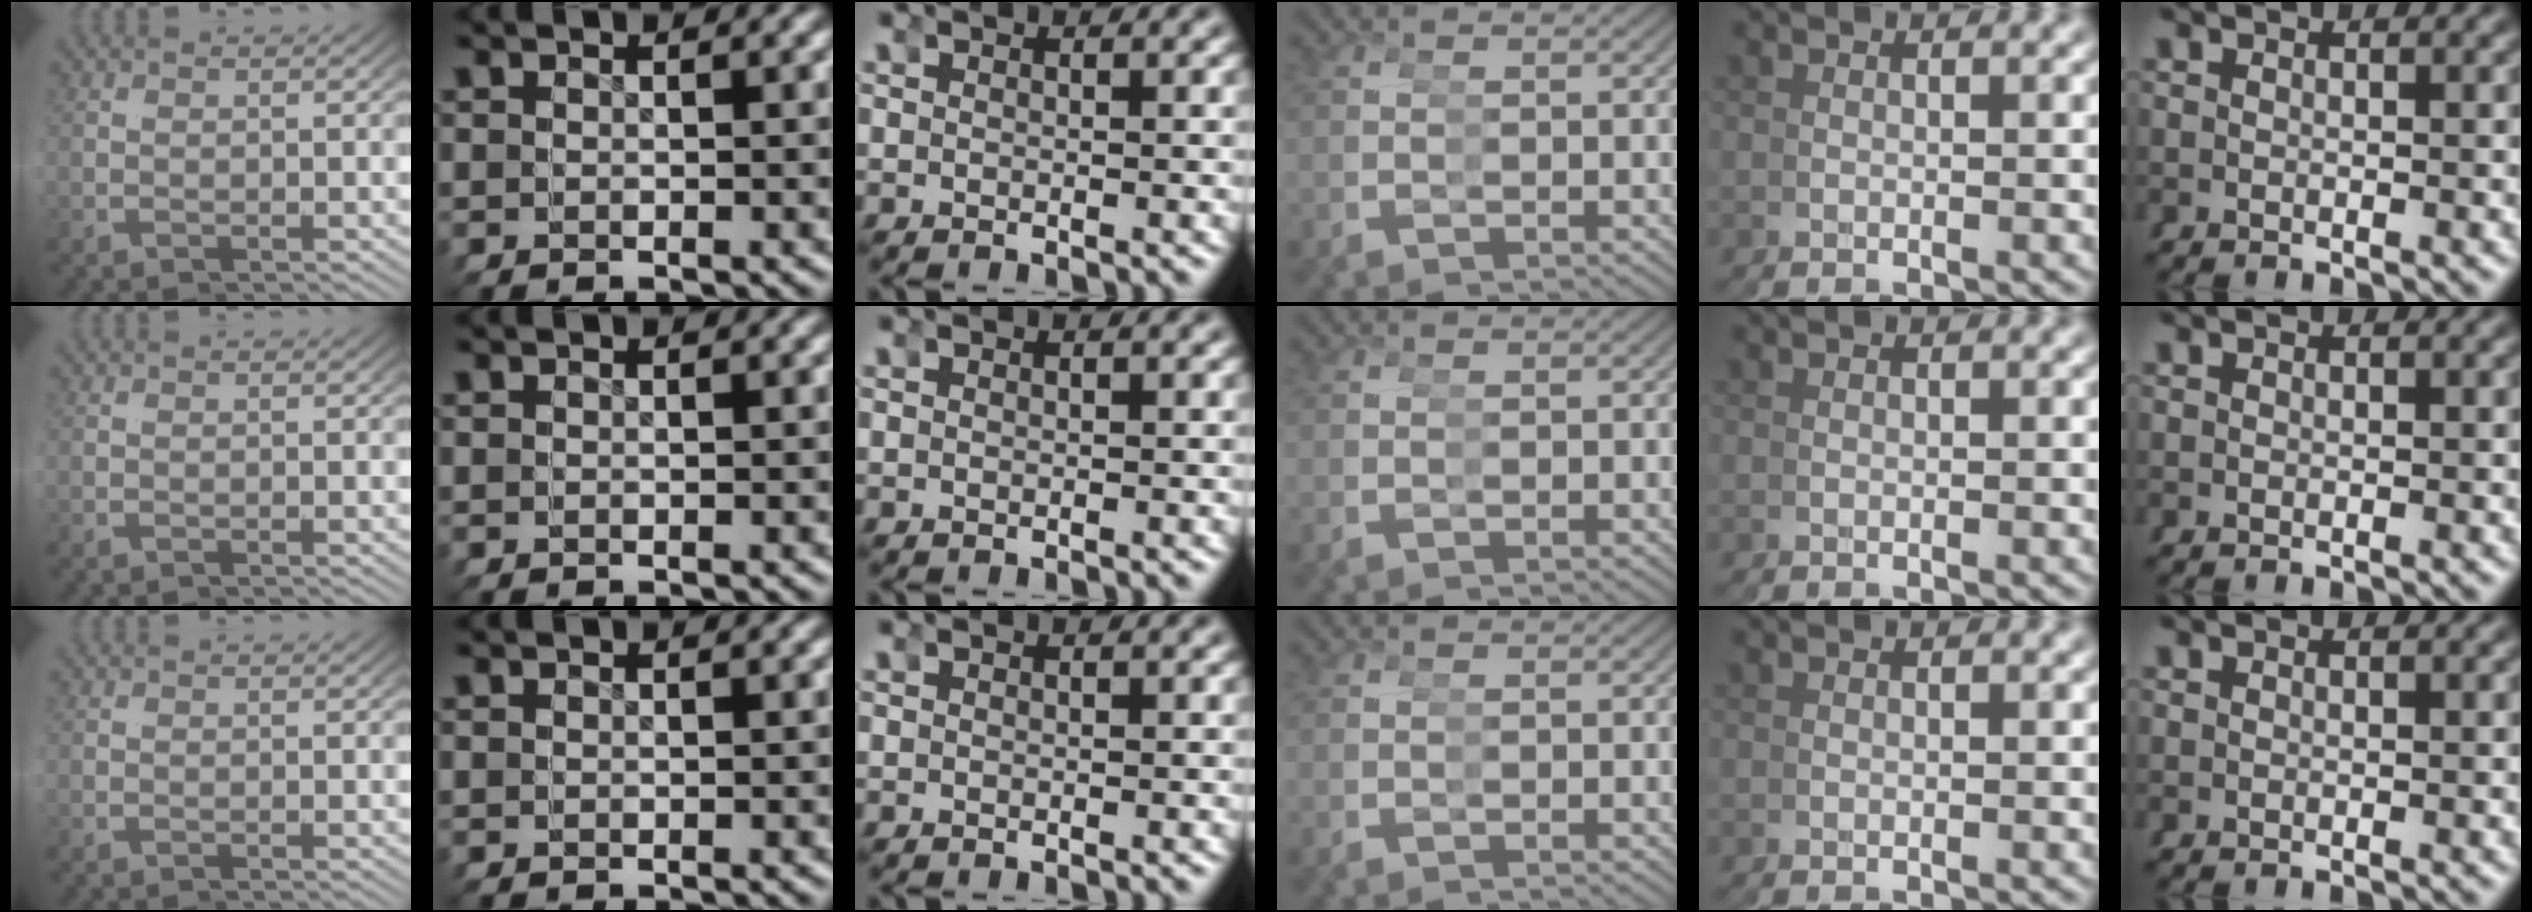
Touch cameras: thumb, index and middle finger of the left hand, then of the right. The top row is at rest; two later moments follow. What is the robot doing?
{"motion": "reach", "object": "sticker"}